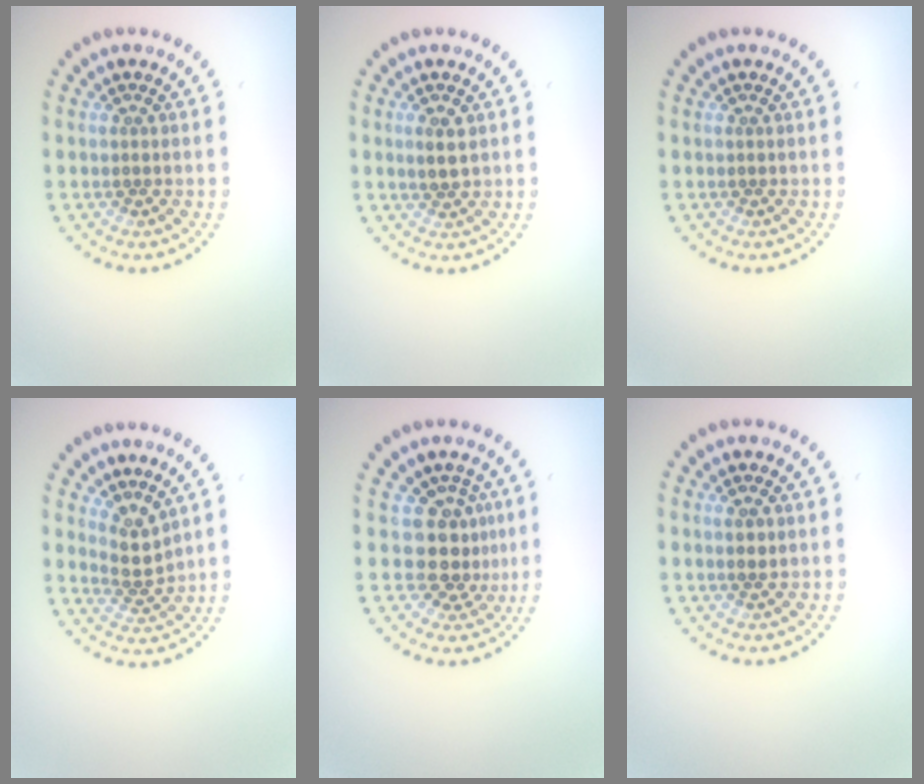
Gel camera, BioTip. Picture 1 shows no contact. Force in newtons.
{"total": 1.9, "press": 1.8, "slide": 0.6}
{"total": 0.0}
{"total": 2.4, "press": 1.9, "slide": 1.6}
{"total": 3.2, "press": 2.5, "slide": 2.1}
{"total": 0.7, "press": 0.6, "slide": 0.3}